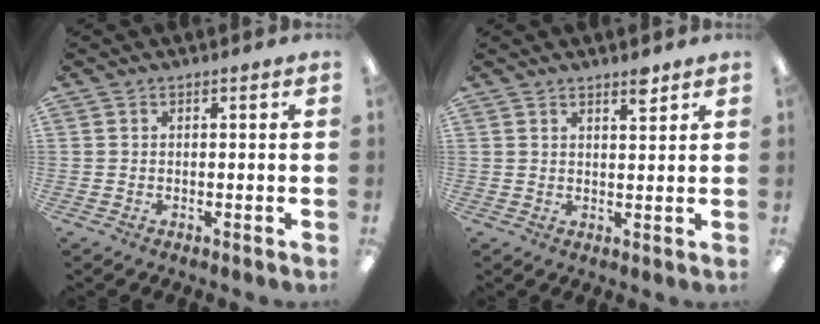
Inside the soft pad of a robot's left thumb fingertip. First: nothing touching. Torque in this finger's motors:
{"motor_torque": [0.06, 0.11, -0.17, 0.16, -0.01]}